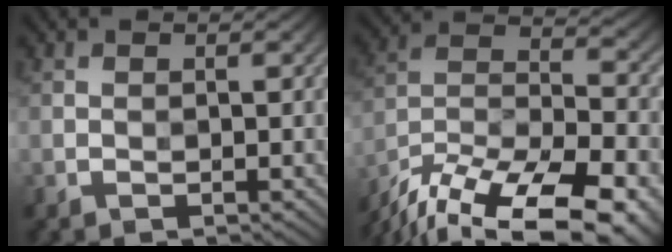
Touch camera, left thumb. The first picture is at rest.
{"total": 20.4, "force": [-16.3, 6.8, 10.0], "torque": [-0.190, -0.037, -0.243]}